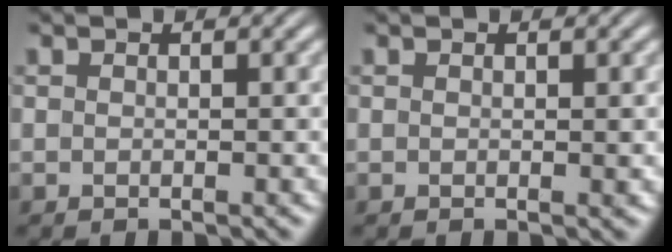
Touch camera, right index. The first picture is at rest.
{"total": 0.0}